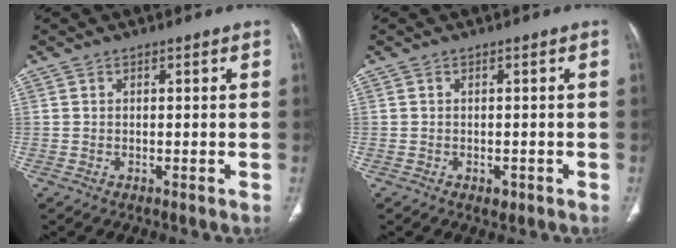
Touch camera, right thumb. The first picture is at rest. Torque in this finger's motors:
{"motor_torque": [1.69, 0.35, 0.43, -0.28, -0.05]}